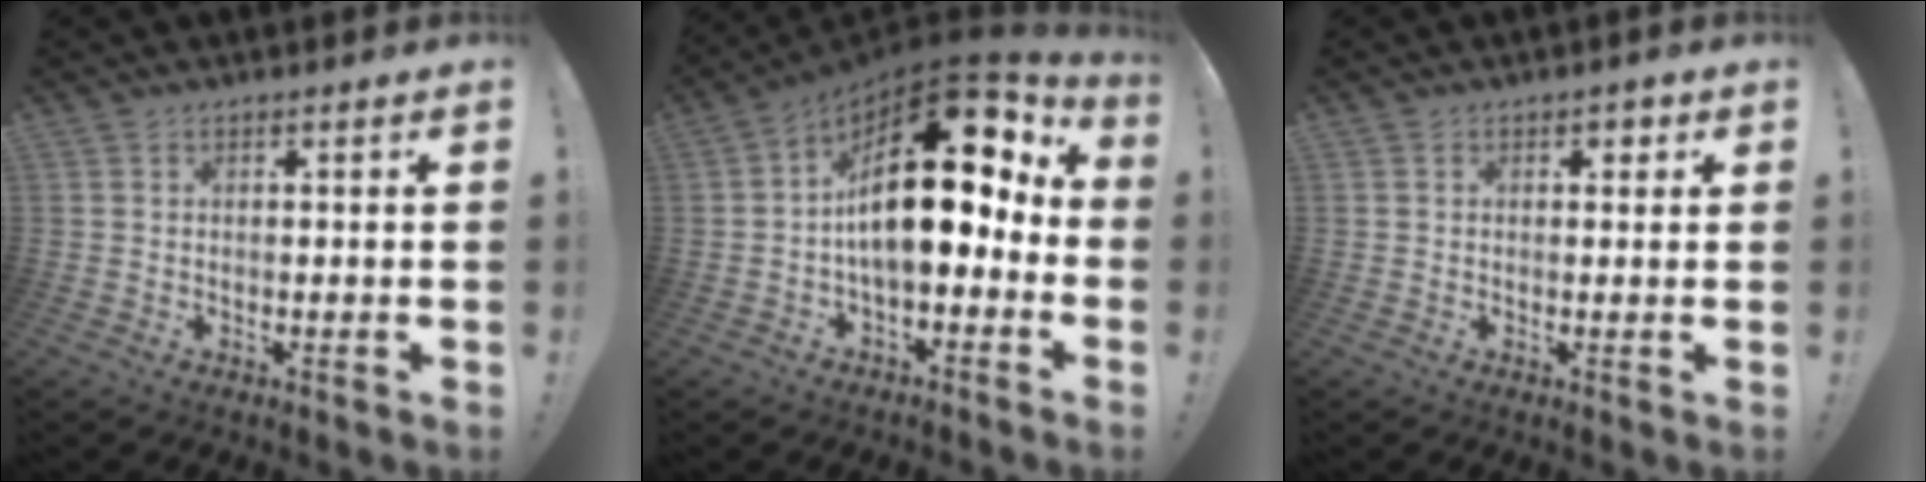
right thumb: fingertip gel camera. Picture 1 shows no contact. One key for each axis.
{"total": 20.8, "fx": 3.6, "fy": 9.2, "fz": 18.3, "tx": -0.299, "ty": -0.017, "tz": 0.062}
{"total": 1.4, "fx": 0.5, "fy": 1.2, "fz": 0.7, "tx": 0.002, "ty": -0.003, "tz": 0.003}